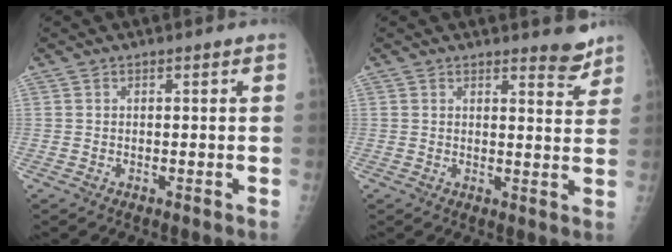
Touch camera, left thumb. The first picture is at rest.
{"total": 3.9, "force": [3.5, 1.2, 1.5], "torque": [-0.002, -0.030, 0.039]}